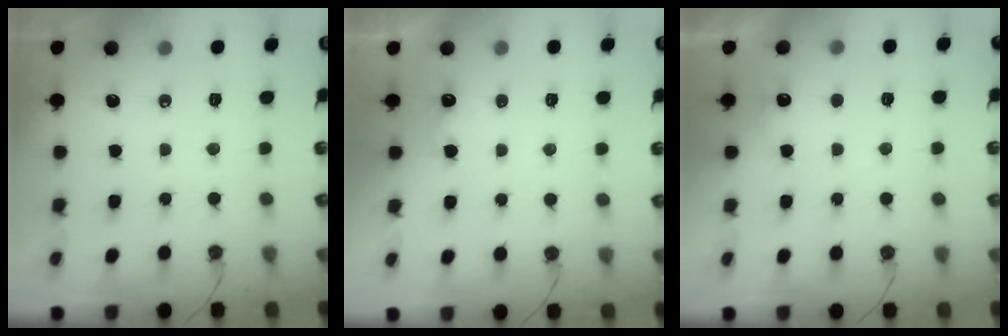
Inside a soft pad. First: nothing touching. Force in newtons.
{"total": 2.9, "press": 2.7, "slide": 0.9}
{"total": 4.4, "press": 4.3, "slide": 0.6}